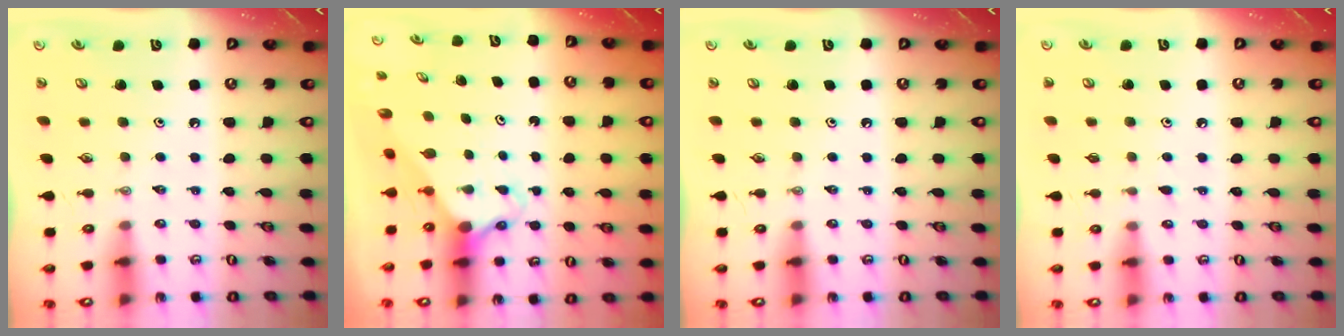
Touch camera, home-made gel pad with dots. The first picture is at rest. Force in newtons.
{"total": 2.9, "press": 2.9, "slide": 0.2}
{"total": 0.0}
{"total": 3.8, "press": 3.8, "slide": 0.4}